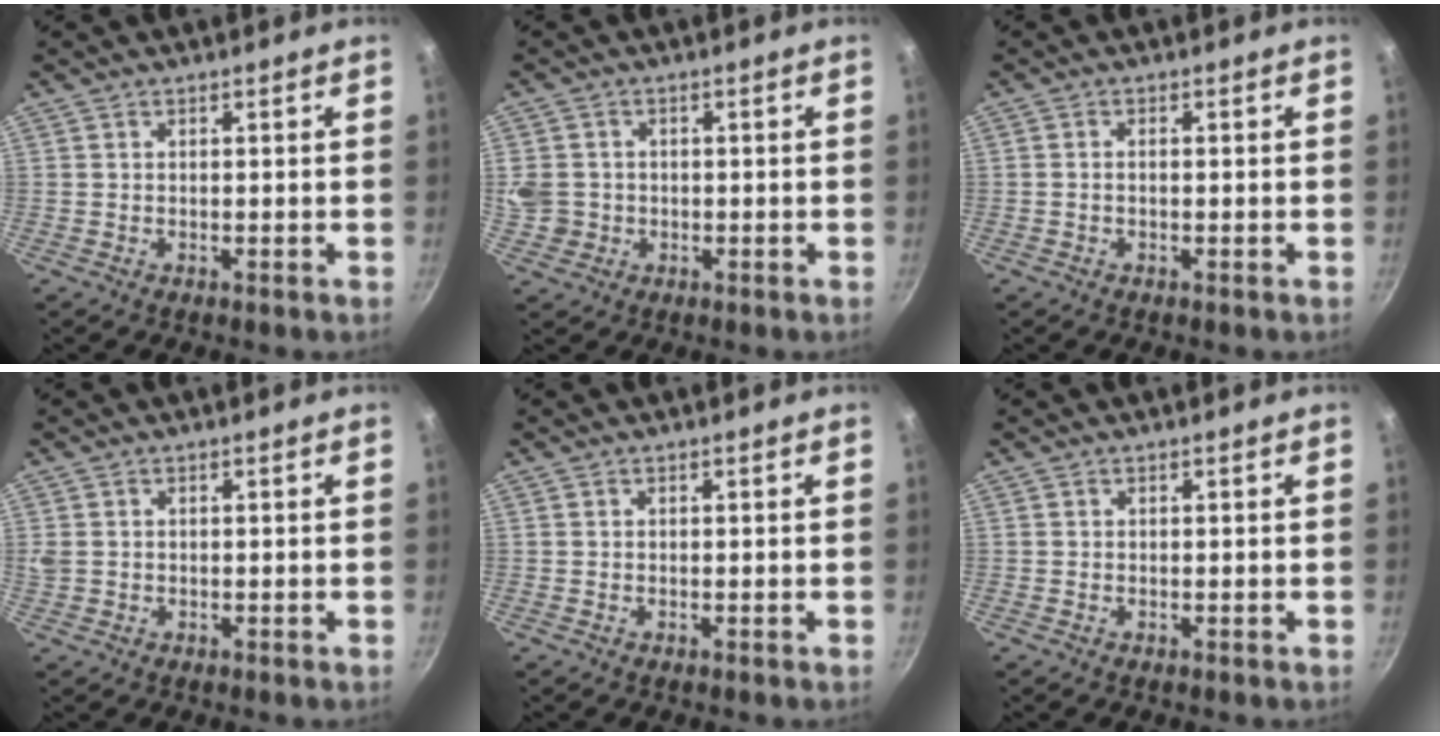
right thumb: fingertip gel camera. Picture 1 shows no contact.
{"total": 5.9, "force": [-0.2, 5.5, 2.2], "torque": [-0.036, 0.003, -0.002]}
{"total": 1.0, "force": [-0.3, 0.4, 0.8], "torque": [-0.022, 0.007, -0.007]}
{"total": 1.8, "force": [0.3, 1.6, 0.9], "torque": [-0.018, 0.001, 0.008]}
{"total": 0.0}
{"total": 0.0}